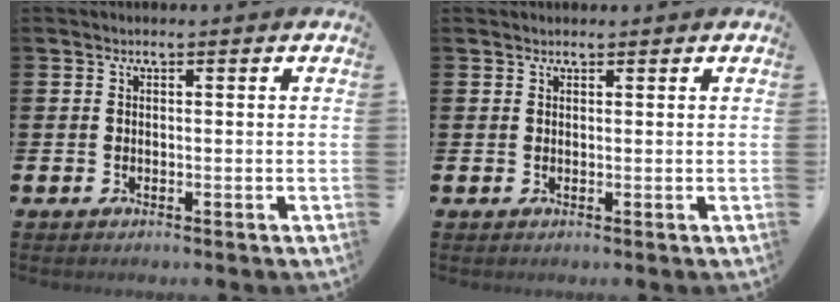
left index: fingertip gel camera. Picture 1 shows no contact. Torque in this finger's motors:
{"motor_torque": [0.98, -1.16, 0.01, -0.03]}